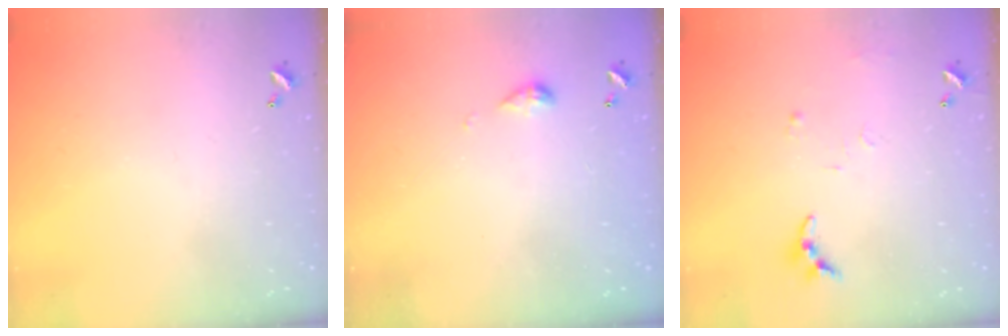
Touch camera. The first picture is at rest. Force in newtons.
{"total": 4.0, "press": 4.0, "slide": 0.6}
{"total": 7.9, "press": 7.9, "slide": 0.5}